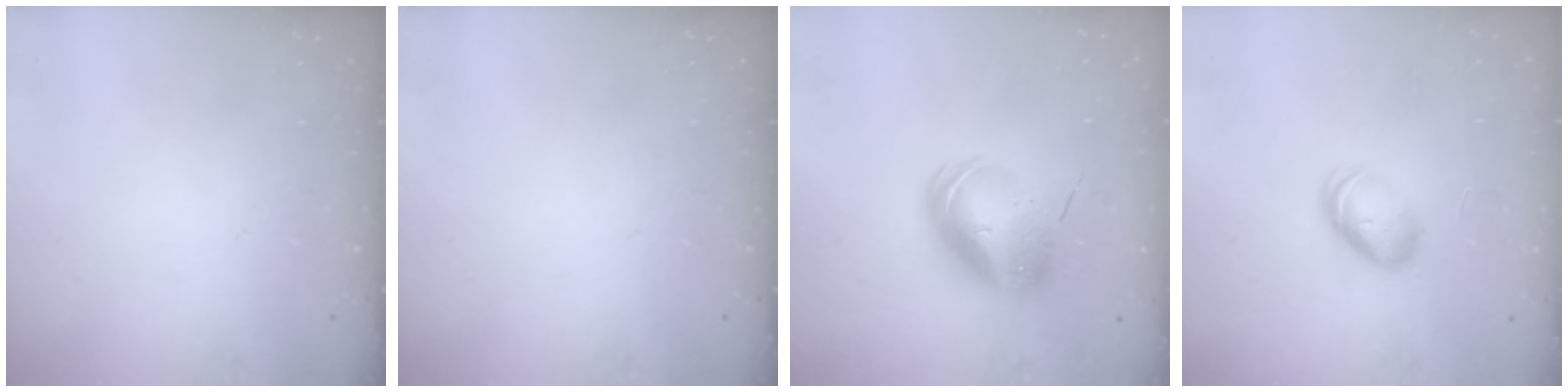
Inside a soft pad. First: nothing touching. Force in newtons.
{"total": 0.0}
{"total": 11.4, "press": 11.1, "slide": 2.6}
{"total": 8.2, "press": 8.2, "slide": 0.5}